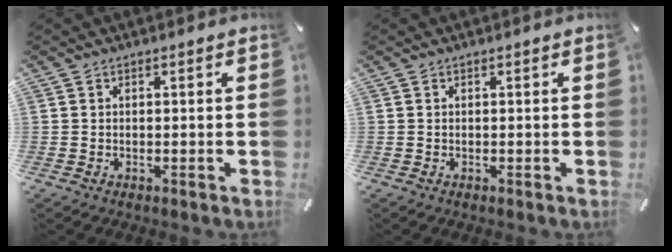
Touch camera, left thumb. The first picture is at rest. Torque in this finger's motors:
{"motor_torque": [-0.03, 0.00, 0.00, 0.00, 0.00]}